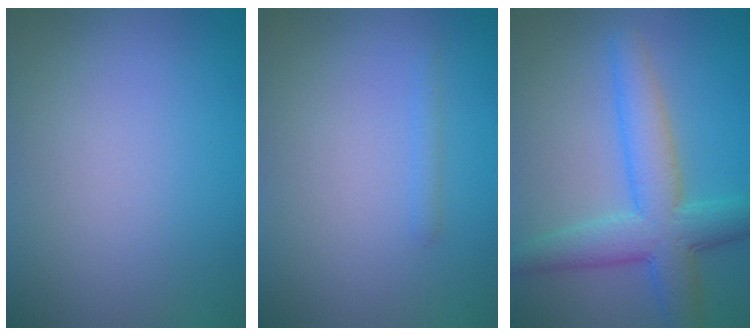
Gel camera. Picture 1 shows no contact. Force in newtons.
{"total": 0.7, "press": 0.7, "slide": 0.0}
{"total": 6.6, "press": 6.6, "slide": 0.1}